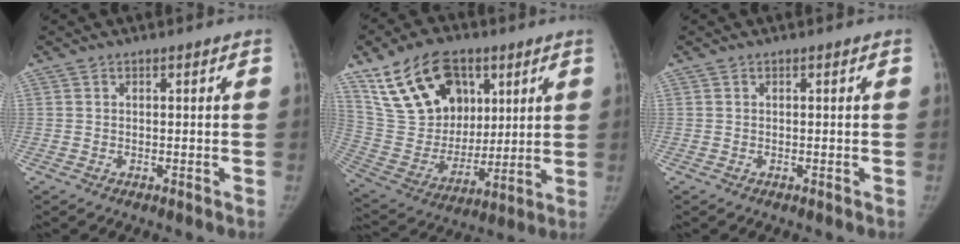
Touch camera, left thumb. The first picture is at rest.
{"total": 21.6, "force": [10.8, 14.1, 12.3], "torque": [-0.187, -0.034, 0.202]}
{"total": 0.0}